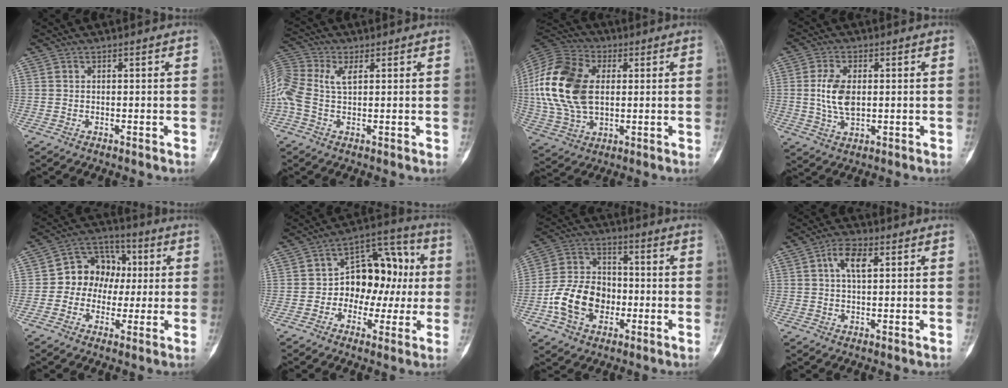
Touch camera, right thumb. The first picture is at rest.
{"total": 9.2, "force": [1.8, 5.3, 7.2], "torque": [-0.182, 0.026, 0.033]}
{"total": 21.3, "force": [2.6, 13.7, 16.1], "torque": [-0.332, 0.004, 0.046]}
{"total": 7.6, "force": [0.5, 4.4, 6.2], "torque": [-0.117, -0.002, 0.011]}
{"total": 11.2, "force": [0.4, 9.4, 6.1], "torque": [-0.052, 0.030, -0.005]}
{"total": 14.5, "force": [0.0, 10.1, 10.4], "torque": [-0.103, 0.045, -0.009]}
{"total": 13.5, "force": [-3.7, 10.0, 8.2], "torque": [-0.131, 0.035, -0.069]}
{"total": 5.2, "force": [1.7, 2.6, 4.2], "torque": [-0.076, 0.006, 0.028]}